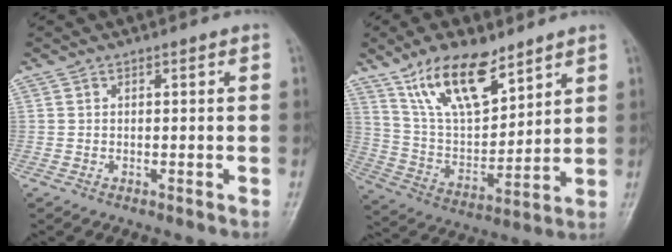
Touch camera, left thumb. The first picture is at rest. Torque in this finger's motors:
{"motor_torque": [0.37, 0.36, 0.06, -0.57, 0.15]}